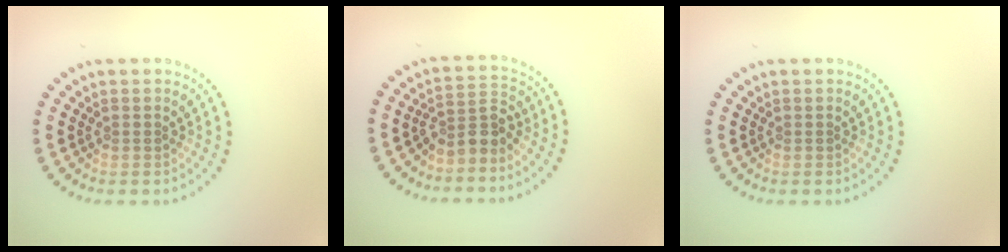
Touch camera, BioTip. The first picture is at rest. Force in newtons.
{"total": 2.8, "press": 2.1, "slide": 1.8}
{"total": 0.0}